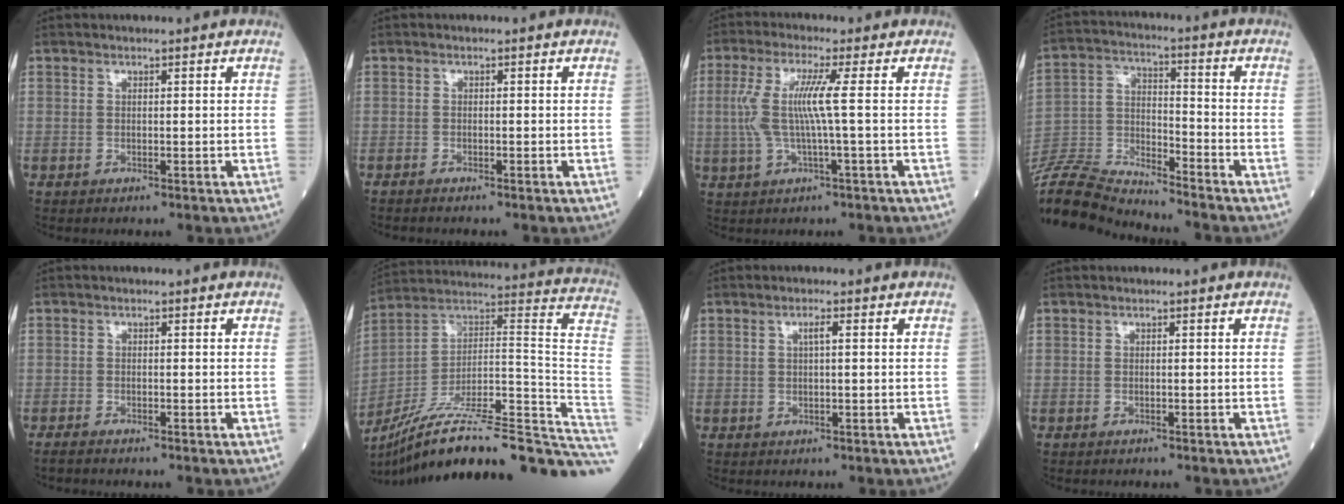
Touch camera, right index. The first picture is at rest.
{"total": 1.1, "force": [-1.1, -0.1, 0.4], "torque": [-0.009, -0.001, -0.018]}
{"total": 6.7, "force": [0.3, -0.5, 6.7], "torque": [-0.152, 0.007, 0.006]}
{"total": 14.5, "force": [-14.4, 0.2, 2.2], "torque": [-0.056, 0.023, -0.268]}
{"total": 1.9, "force": [-1.7, -0.1, 0.7], "torque": [-0.017, -0.003, -0.030]}
{"total": 33.5, "force": [-26.2, 3.0, 20.7], "torque": [-0.206, 0.006, -0.380]}
{"total": 1.4, "force": [0.4, 0.1, 1.4], "torque": [-0.026, 0.003, 0.005]}
{"total": 1.0, "force": [-0.9, 0.0, 0.4], "torque": [-0.002, 0.001, -0.012]}